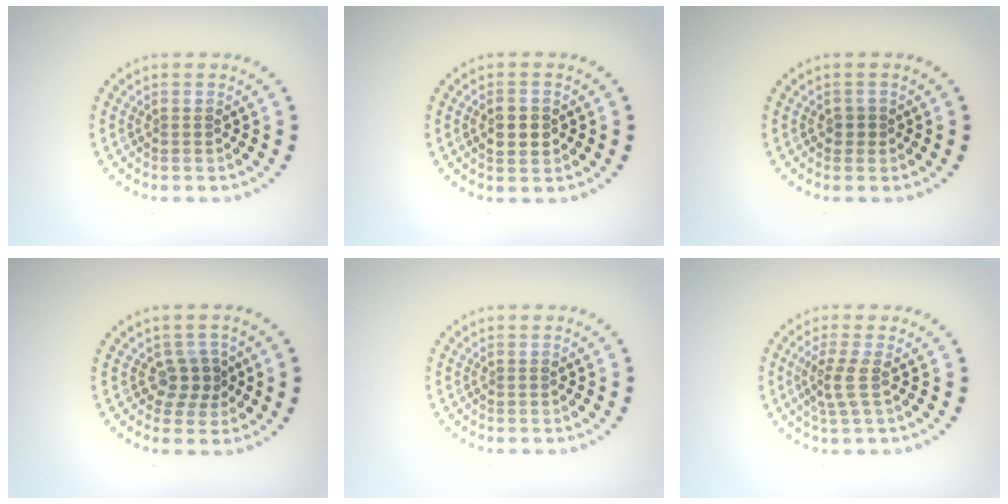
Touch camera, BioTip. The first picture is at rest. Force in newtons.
{"total": 2.8, "press": 2.8, "slide": 0.2}
{"total": 1.0, "press": 0.9, "slide": 0.4}
{"total": 2.2, "press": 1.9, "slide": 1.2}
{"total": 0.0}
{"total": 2.2, "press": 1.6, "slide": 1.5}